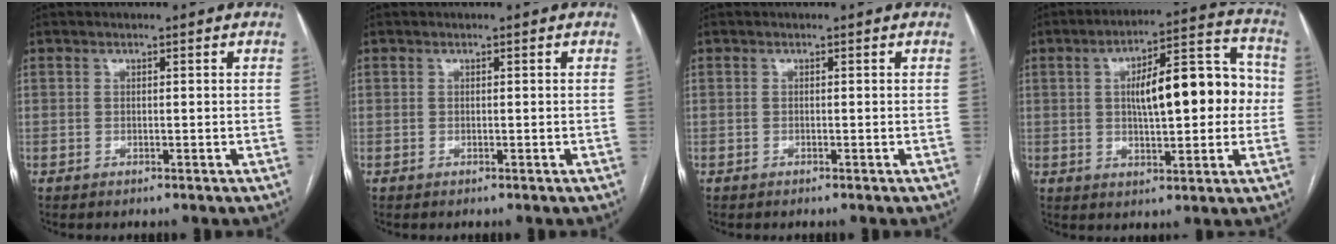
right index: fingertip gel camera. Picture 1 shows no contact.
{"total": 0.0}
{"total": 0.0}
{"total": 14.5, "force": [1.1, 4.5, 13.8], "torque": [-0.200, 0.041, 0.018]}